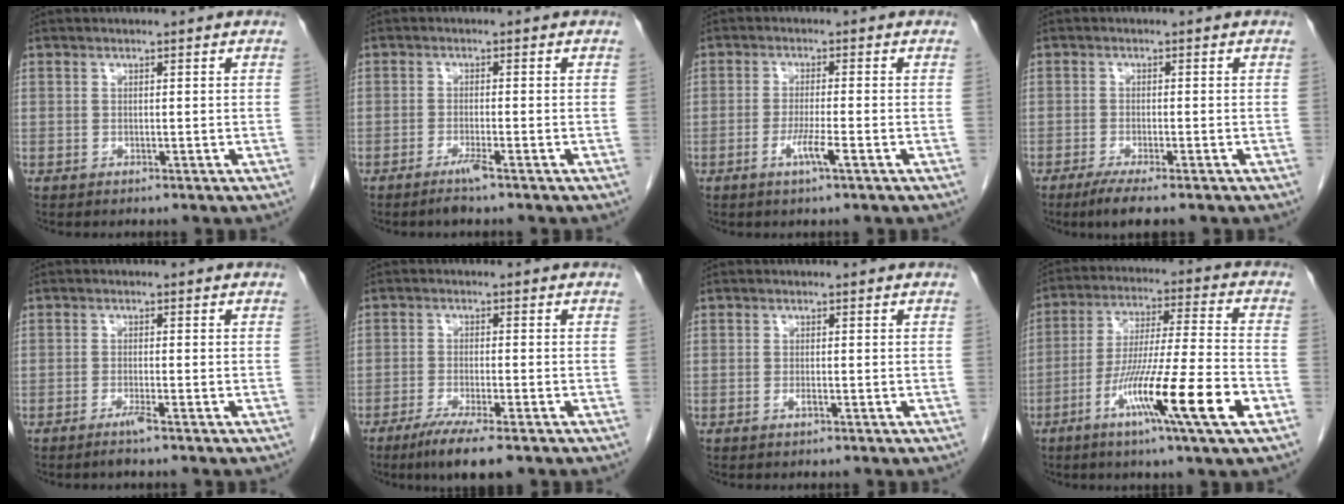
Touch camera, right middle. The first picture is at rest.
{"total": 2.2, "force": [-1.6, -0.3, 1.5], "torque": [-0.034, -0.004, -0.031]}
{"total": 3.6, "force": [-1.6, -0.3, 3.3], "torque": [-0.063, -0.006, -0.031]}
{"total": 4.9, "force": [-3.5, 0.5, 3.4], "torque": [-0.057, -0.013, -0.055]}
{"total": 1.7, "force": [-1.2, -0.4, 1.2], "torque": [-0.025, -0.002, -0.024]}
{"total": 7.2, "force": [-4.9, 0.6, 5.2], "torque": [-0.086, -0.017, -0.077]}
{"total": 0.7, "force": [-0.3, 0.1, 0.6], "torque": [-0.013, 0.001, -0.004]}
{"total": 16.2, "force": [-6.9, -0.9, 14.6], "torque": [-0.264, -0.026, -0.123]}